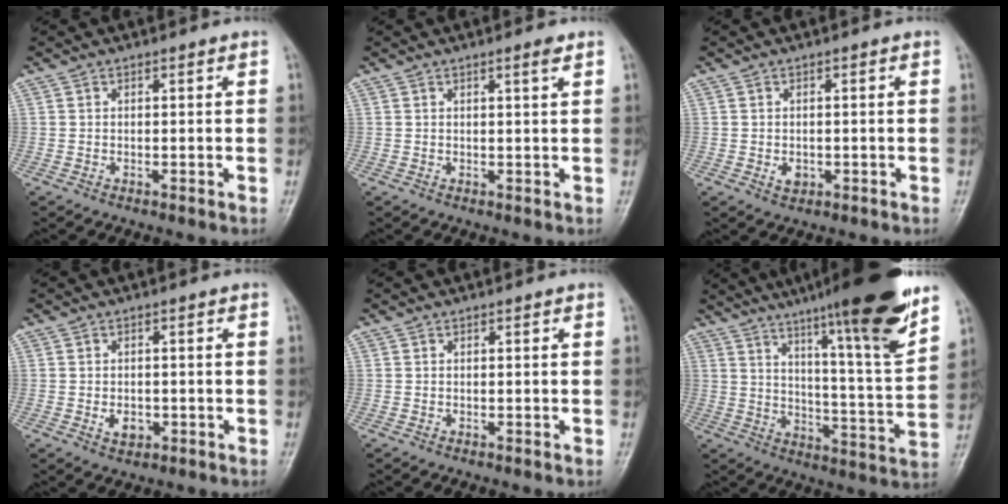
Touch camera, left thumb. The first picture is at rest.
{"total": 1.7, "force": [1.0, 0.0, 1.3], "torque": [-0.019, -0.006, 0.016]}
{"total": 1.8, "force": [-0.5, 1.5, 1.0], "torque": [-0.007, 0.000, -0.002]}
{"total": 2.8, "force": [-0.9, 2.1, 1.7], "torque": [-0.018, 0.001, -0.008]}
{"total": 0.0}
{"total": 21.4, "force": [14.6, 1.6, 15.6], "torque": [-0.209, -0.066, 0.216]}